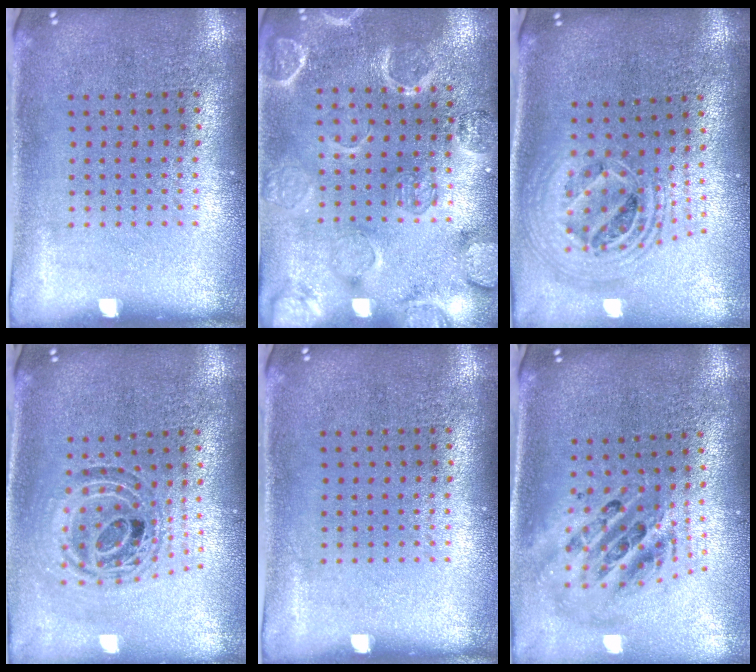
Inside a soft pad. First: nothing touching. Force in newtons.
{"total": 2.5, "press": 2.5, "slide": 0.1}
{"total": 2.3, "press": 1.8, "slide": 1.5}
{"total": 1.0, "press": 0.9, "slide": 0.2}
{"total": 0.0}
{"total": 2.4, "press": 1.7, "slide": 1.6}